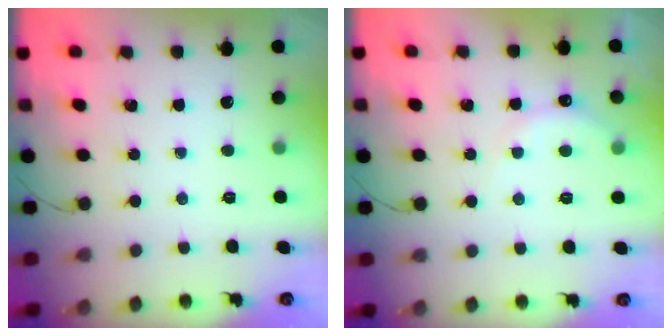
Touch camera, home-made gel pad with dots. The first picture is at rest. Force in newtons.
{"total": 7.0, "press": 6.9, "slide": 1.3}